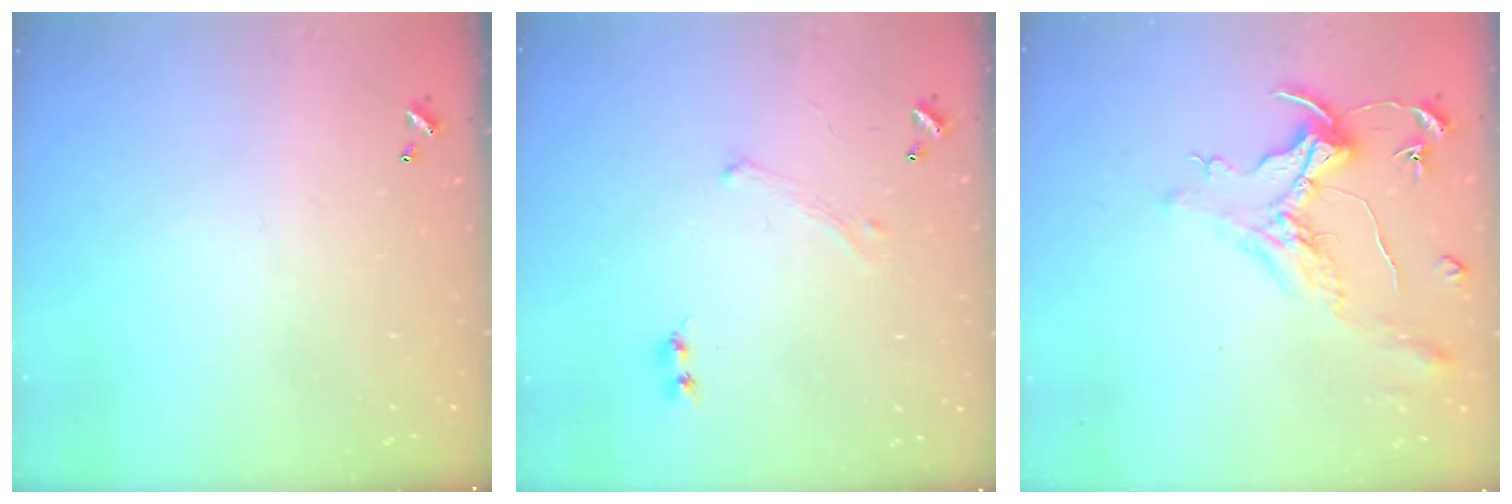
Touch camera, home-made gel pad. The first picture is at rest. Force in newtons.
{"total": 0.0}
{"total": 1.6, "press": 1.4, "slide": 0.7}